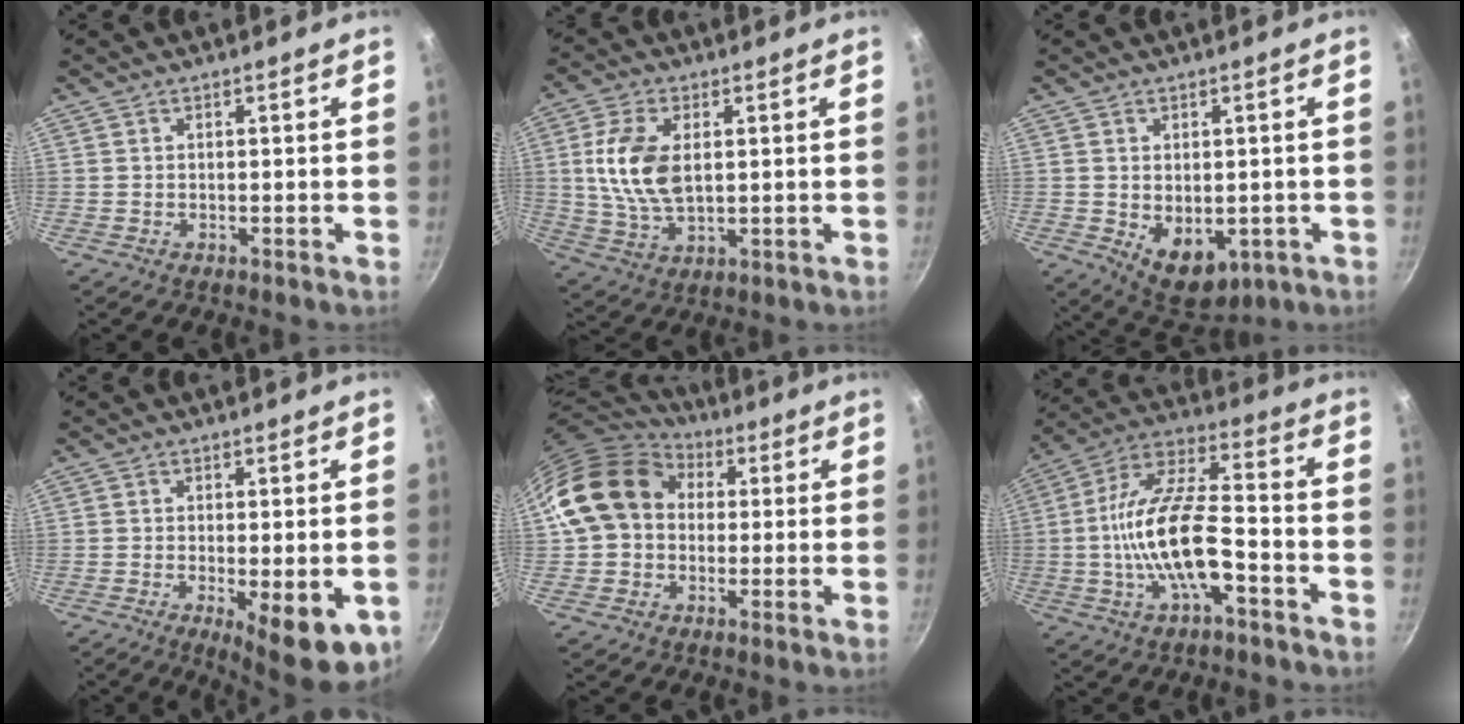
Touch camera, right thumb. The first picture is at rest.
{"total": 11.5, "force": [1.7, 6.6, 9.3], "torque": [-0.178, -0.006, 0.034]}
{"total": 8.7, "force": [-1.4, 5.9, 6.3], "torque": [-0.072, -0.011, -0.001]}
{"total": 10.7, "force": [-3.1, 3.3, 9.7], "torque": [-0.120, -0.008, -0.032]}
{"total": 16.6, "force": [3.1, 13.3, 9.5], "torque": [-0.153, 0.034, 0.044]}
{"total": 16.8, "force": [-4.8, 6.3, 14.8], "torque": [-0.273, 0.040, -0.103]}